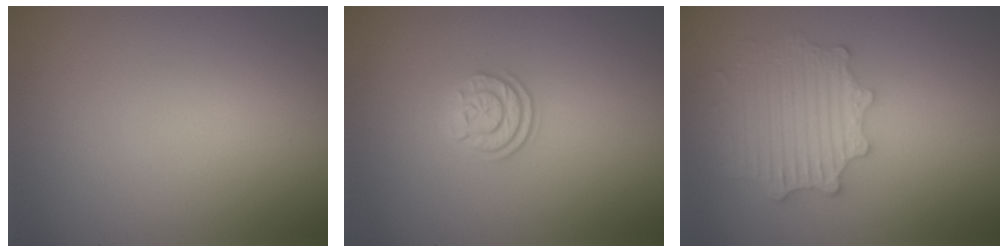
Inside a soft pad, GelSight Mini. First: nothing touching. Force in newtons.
{"total": 2.4, "press": 1.8, "slide": 1.6}
{"total": 4.5, "press": 4.0, "slide": 2.1}